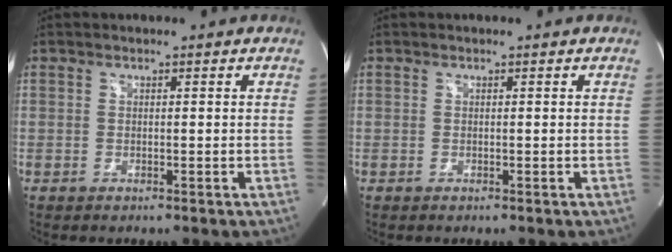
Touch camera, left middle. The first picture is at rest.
{"total": 0.0}